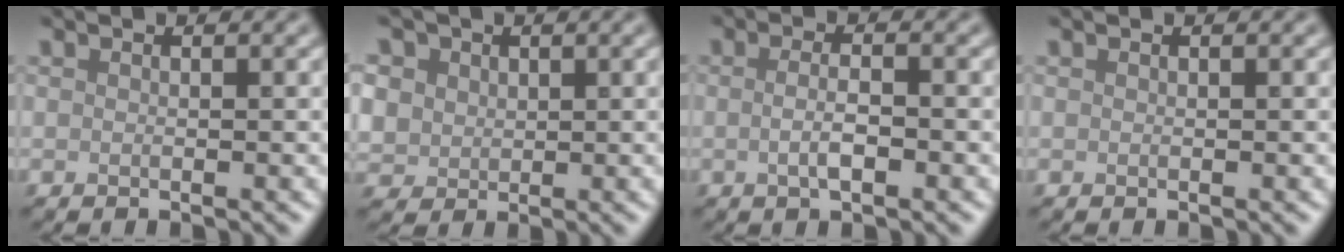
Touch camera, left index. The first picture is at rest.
{"total": 5.6, "force": [2.5, 4.4, 2.4], "torque": [-0.074, 0.015, 0.037]}
{"total": 2.4, "force": [-0.3, 0.7, 2.2], "torque": [-0.044, -0.003, -0.008]}
{"total": 0.0}